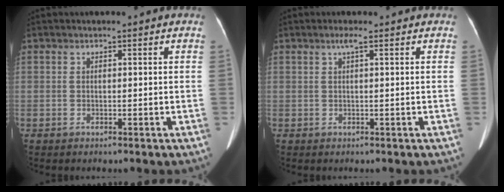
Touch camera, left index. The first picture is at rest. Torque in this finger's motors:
{"motor_torque": [0.36, -0.26, 0.20, 0.06]}